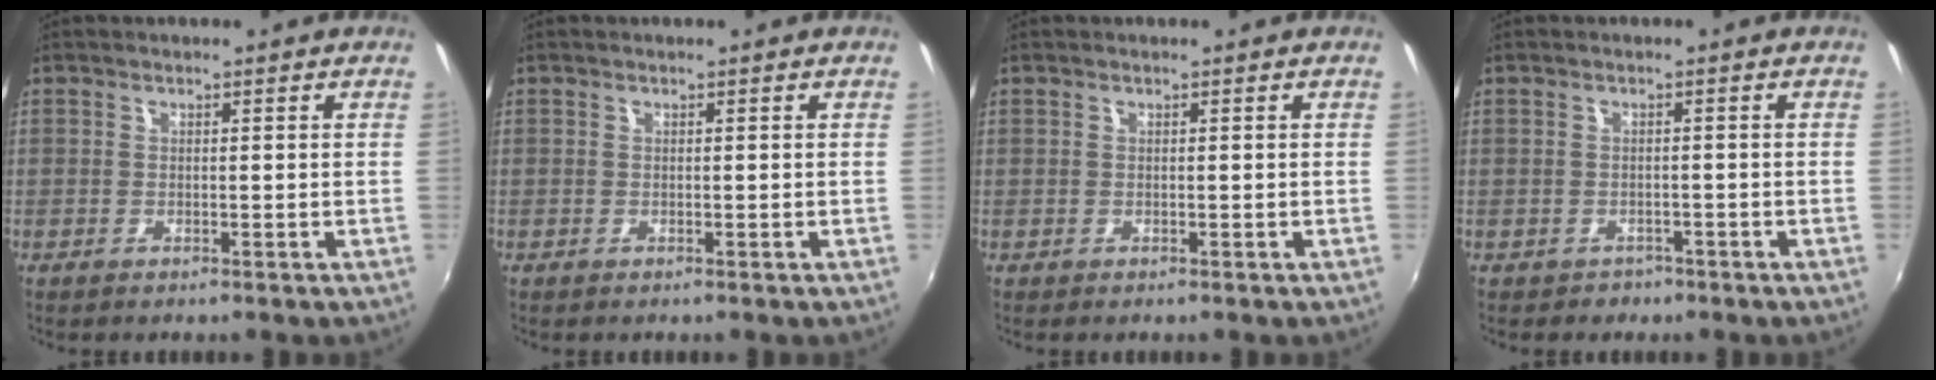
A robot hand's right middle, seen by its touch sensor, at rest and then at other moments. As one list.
[{"total": 0.0}, {"total": 0.0}, {"total": 2.2, "force": [-1.4, 1.7, 0.2], "torque": [-0.010, -0.001, -0.016]}]